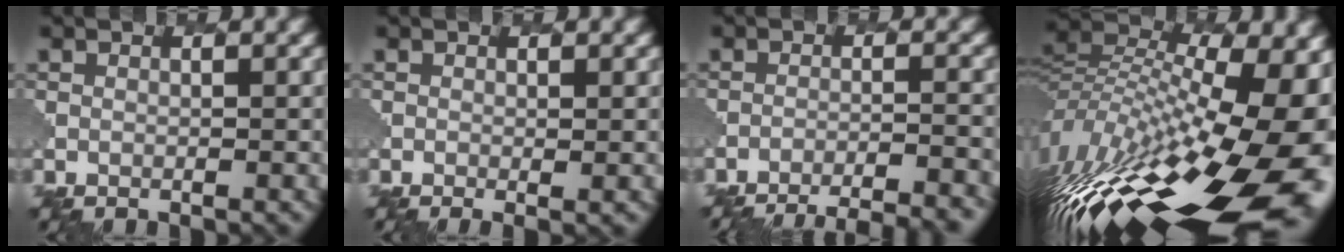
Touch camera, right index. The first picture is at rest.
{"total": 1.7, "force": [0.1, 0.6, 1.6], "torque": [-0.020, 0.000, 0.007]}
{"total": 10.9, "force": [-10.1, 2.5, 3.3], "torque": [-0.039, 0.004, -0.116]}
{"total": 18.7, "force": [-5.5, 8.5, 15.8], "torque": [-0.277, -0.012, -0.081]}